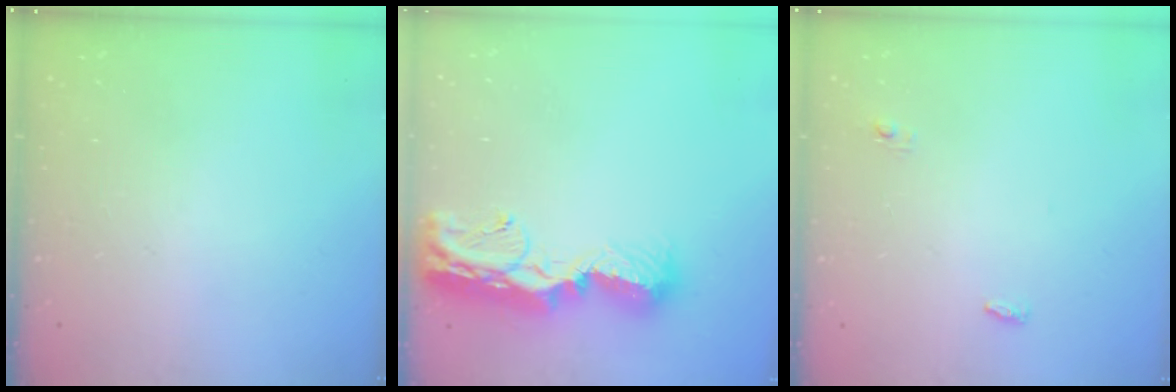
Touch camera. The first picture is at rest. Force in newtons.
{"total": 15.0, "press": 15.0, "slide": 1.2}
{"total": 3.4, "press": 3.3, "slide": 0.9}